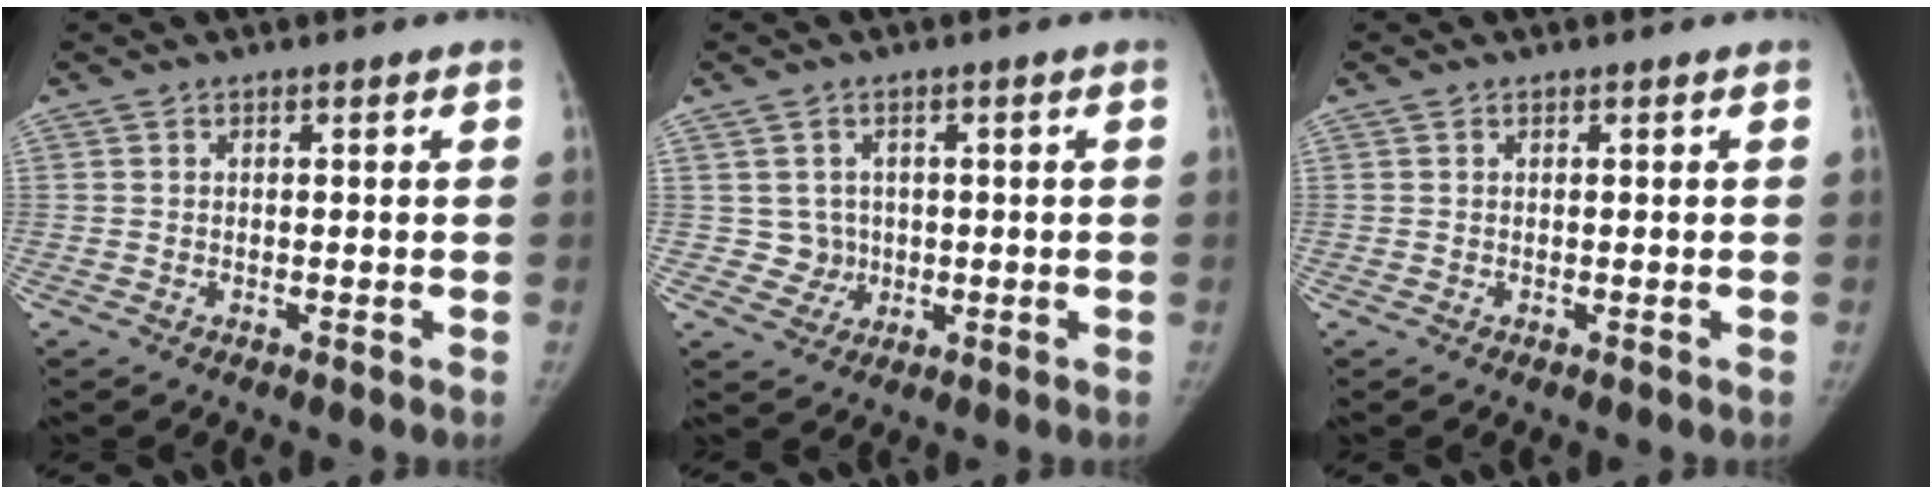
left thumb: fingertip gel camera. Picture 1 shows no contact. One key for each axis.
{"total": 0.8, "fx": 0.4, "fy": 0.7, "fz": 0.1, "tx": 0.007, "ty": -0.001, "tz": 0.005}
{"total": 0.0}